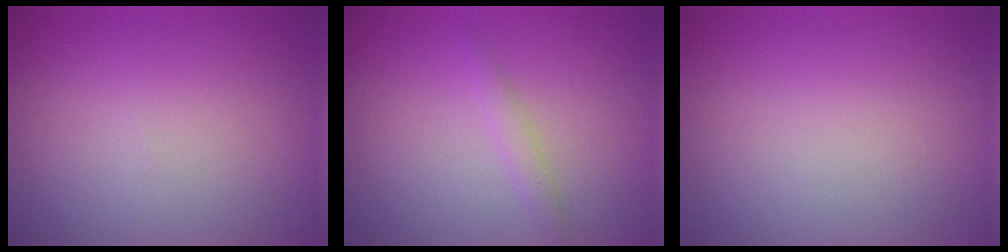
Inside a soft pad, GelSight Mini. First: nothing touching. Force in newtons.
{"total": 1.1, "press": 1.1, "slide": 0.0}
{"total": 0.0}